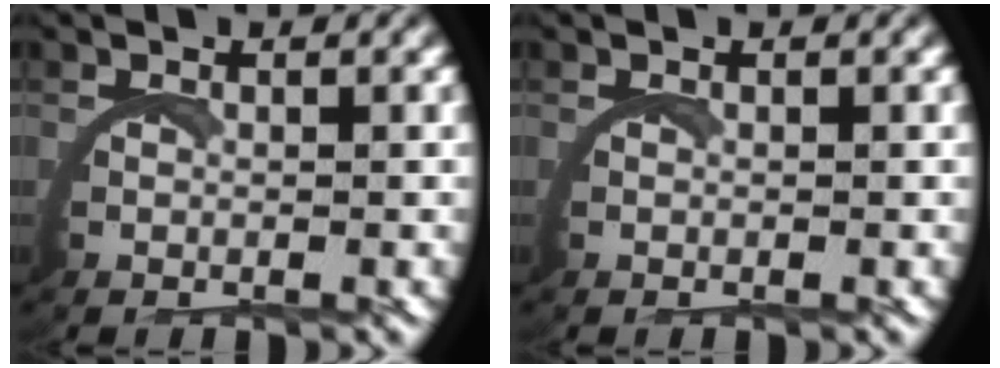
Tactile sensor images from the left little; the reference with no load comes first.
{"total": 0.0}